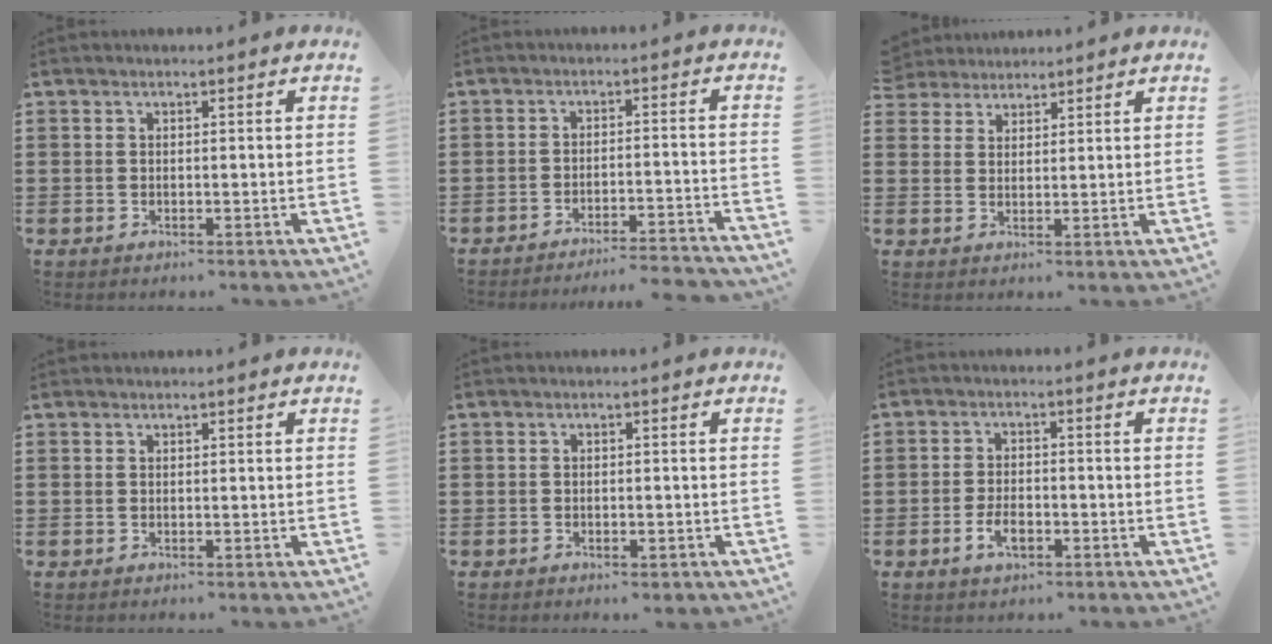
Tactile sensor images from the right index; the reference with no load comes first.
{"total": 3.9, "force": [-3.8, -0.6, 0.8], "torque": [-0.017, -0.010, -0.079]}
{"total": 2.5, "force": [2.3, 0.8, -0.4], "torque": [-0.001, 0.004, 0.046]}
{"total": 0.0}
{"total": 0.9, "force": [-0.8, 0.2, 0.5], "torque": [-0.012, -0.006, -0.014]}
{"total": 3.8, "force": [-1.6, 1.9, 2.8], "torque": [-0.057, 0.001, -0.031]}